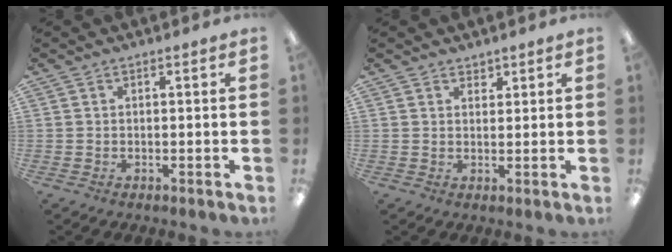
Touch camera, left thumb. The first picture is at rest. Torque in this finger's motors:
{"motor_torque": [-0.10, -0.01, -0.18, -0.22, -0.03]}